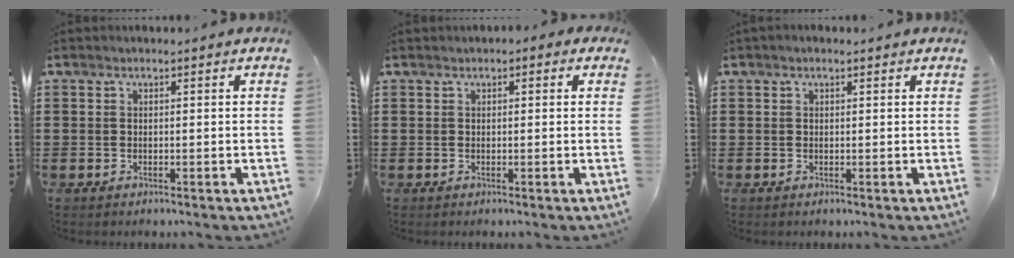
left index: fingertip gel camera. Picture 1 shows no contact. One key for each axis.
{"total": 0.8, "fx": 0.3, "fy": 0.6, "fz": 0.5, "tx": -0.011, "ty": 0.007, "tz": 0.004}
{"total": 0.6, "fx": 0.4, "fy": 0.2, "fz": 0.5, "tx": -0.009, "ty": 0.003, "tz": 0.008}